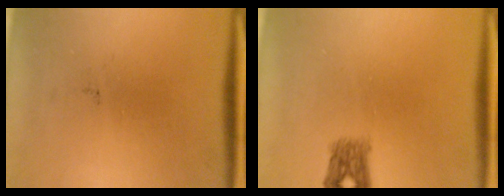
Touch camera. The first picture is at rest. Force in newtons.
{"total": 2.5}